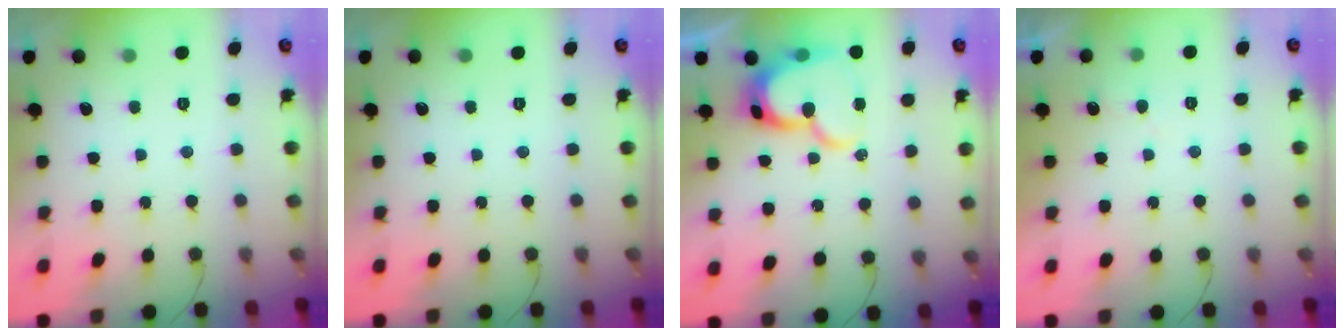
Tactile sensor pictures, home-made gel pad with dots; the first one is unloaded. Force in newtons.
{"total": 0.0}
{"total": 16.3, "press": 16.2, "slide": 1.2}
{"total": 5.4, "press": 5.4, "slide": 0.4}